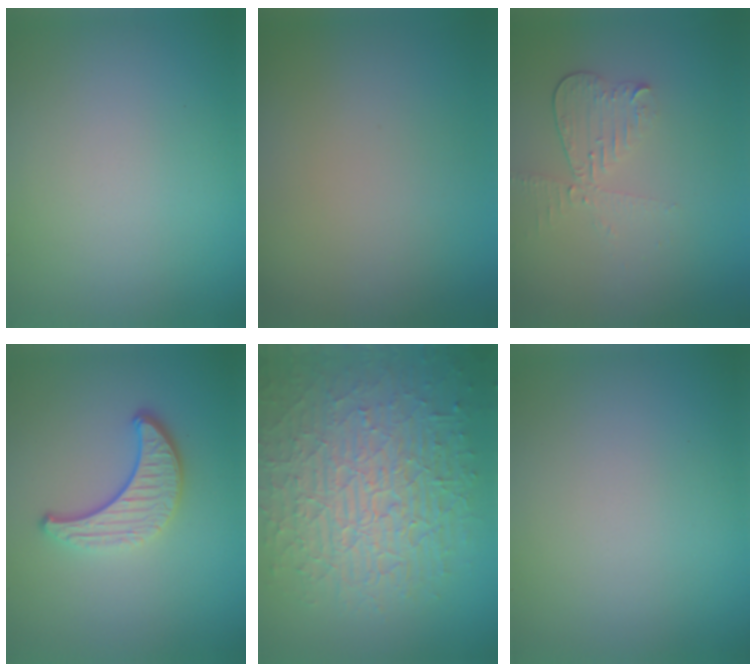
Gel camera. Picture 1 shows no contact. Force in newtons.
{"total": 0.0}
{"total": 3.0, "press": 2.6, "slide": 1.4}
{"total": 3.8, "press": 2.9, "slide": 2.5}
{"total": 10.4, "press": 6.7, "slide": 8.0}
{"total": 0.0}